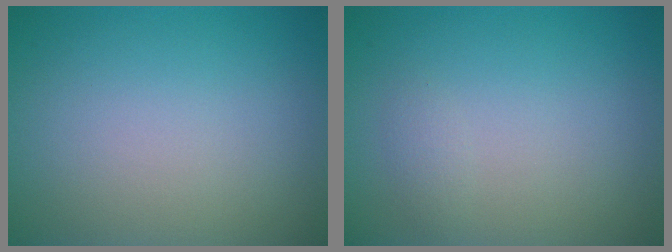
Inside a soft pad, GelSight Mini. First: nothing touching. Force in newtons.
{"total": 0.7, "press": 0.7, "slide": 0.1}